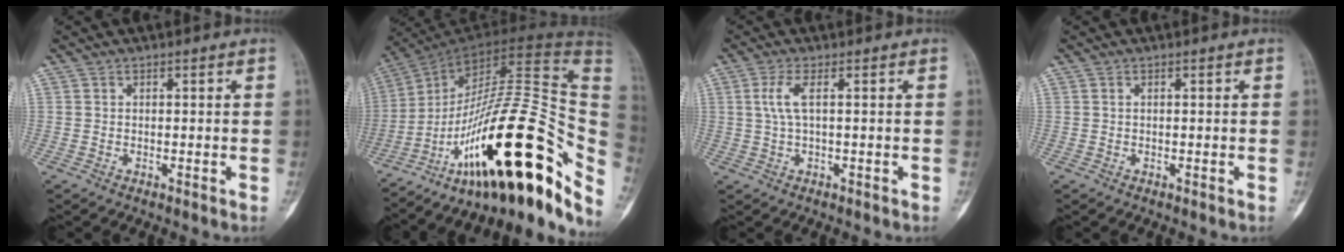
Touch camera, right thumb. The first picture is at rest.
{"total": 36.9, "force": [-13.6, 13.4, 31.6], "torque": [-0.388, 0.089, -0.209]}
{"total": 3.4, "force": [0.7, 0.7, 3.3], "torque": [-0.094, 0.008, 0.016]}
{"total": 0.0}